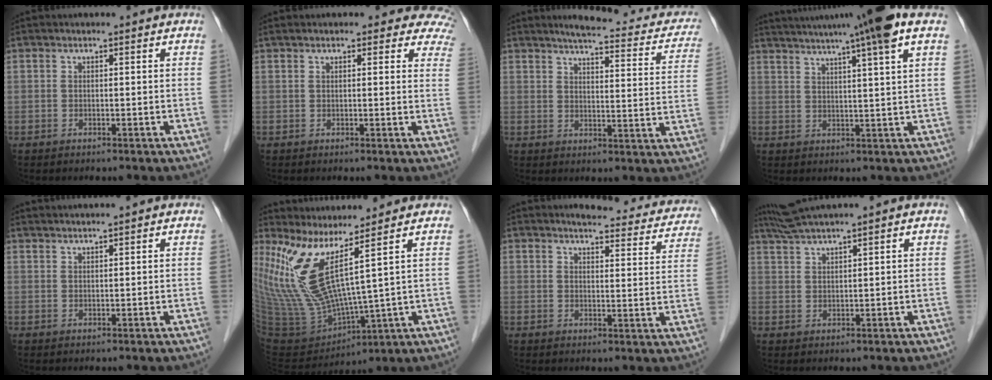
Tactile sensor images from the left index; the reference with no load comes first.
{"total": 8.2, "force": [6.7, 2.6, 4.0], "torque": [-0.022, 0.004, 0.050]}
{"total": 17.7, "force": [15.1, 3.6, 8.5], "torque": [-0.086, -0.003, 0.164]}
{"total": 14.7, "force": [11.2, -1.7, 9.4], "torque": [-0.158, 0.015, 0.147]}
{"total": 2.3, "force": [2.0, -0.5, 0.9], "torque": [-0.009, 0.018, 0.041]}
{"total": 11.7, "force": [6.3, 0.1, 9.9], "torque": [-0.230, -0.026, 0.138]}
{"total": 16.2, "force": [15.2, 3.3, 4.8], "torque": [-0.030, -0.030, 0.156]}
{"total": 4.2, "force": [3.5, -1.4, 1.9], "torque": [-0.052, 0.014, 0.077]}